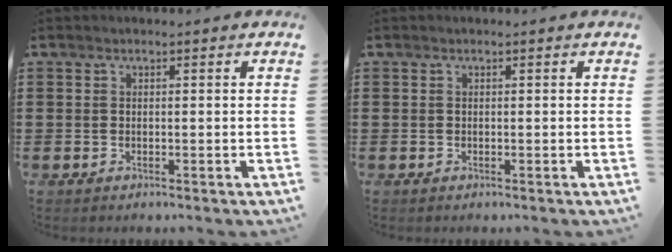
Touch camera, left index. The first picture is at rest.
{"total": 0.0}